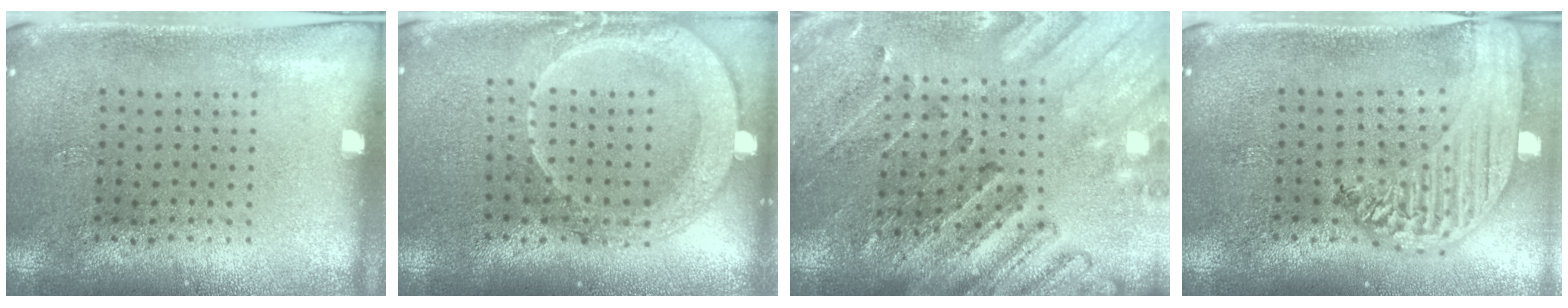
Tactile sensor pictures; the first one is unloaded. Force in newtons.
{"total": 2.0, "press": 1.8, "slide": 0.7}
{"total": 2.7, "press": 2.6, "slide": 0.2}
{"total": 2.8, "press": 2.2, "slide": 1.6}